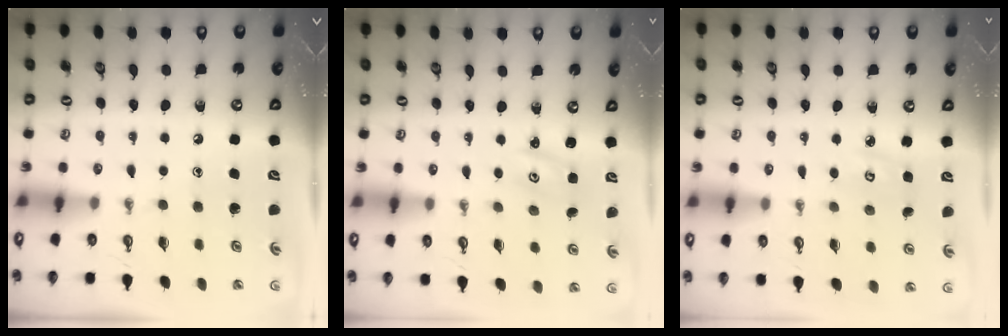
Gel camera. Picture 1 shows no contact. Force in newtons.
{"total": 1.6, "press": 1.6, "slide": 0.2}
{"total": 3.8, "press": 3.8, "slide": 0.3}